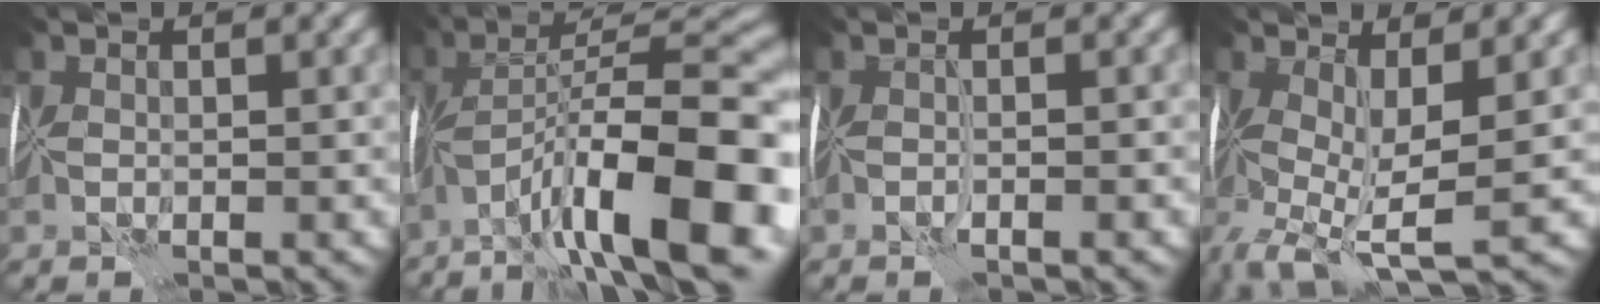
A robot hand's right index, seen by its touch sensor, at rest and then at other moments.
{"total": 14.6, "force": [-6.7, 3.4, 12.6], "torque": [-0.175, 0.015, -0.117]}
{"total": 1.3, "force": [-0.7, -1.1, -0.3], "torque": [0.006, -0.003, -0.015]}
{"total": 5.7, "force": [-1.9, 1.6, 5.1], "torque": [-0.109, -0.016, -0.036]}